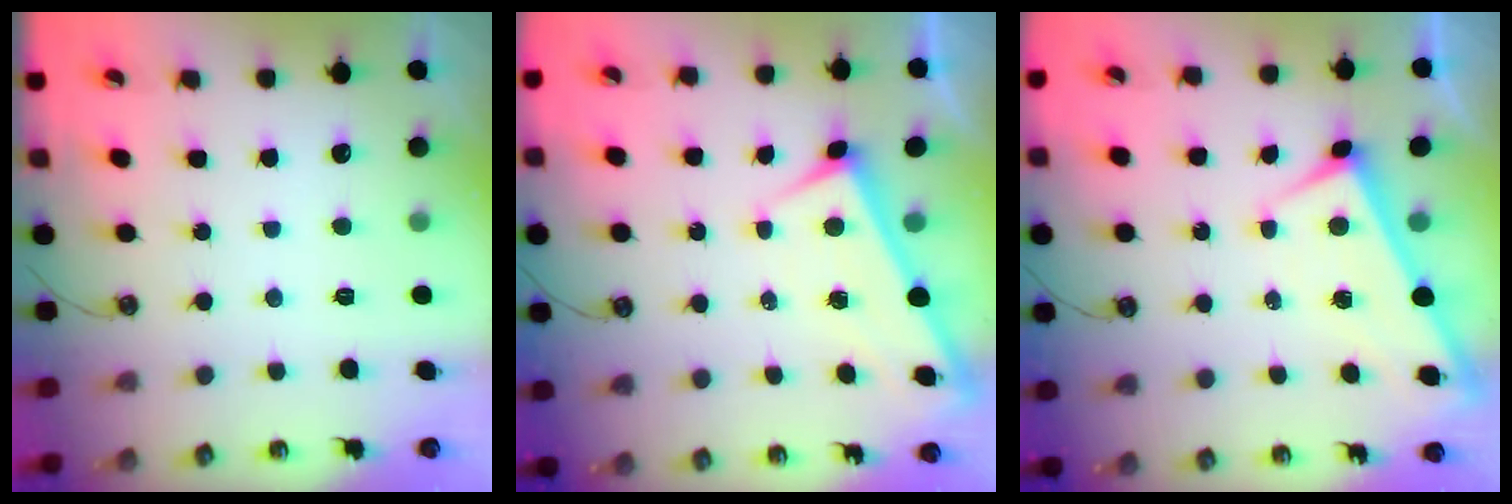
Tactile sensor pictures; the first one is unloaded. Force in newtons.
{"total": 1.1, "press": 1.0, "slide": 0.3}
{"total": 1.7, "press": 1.7, "slide": 0.1}